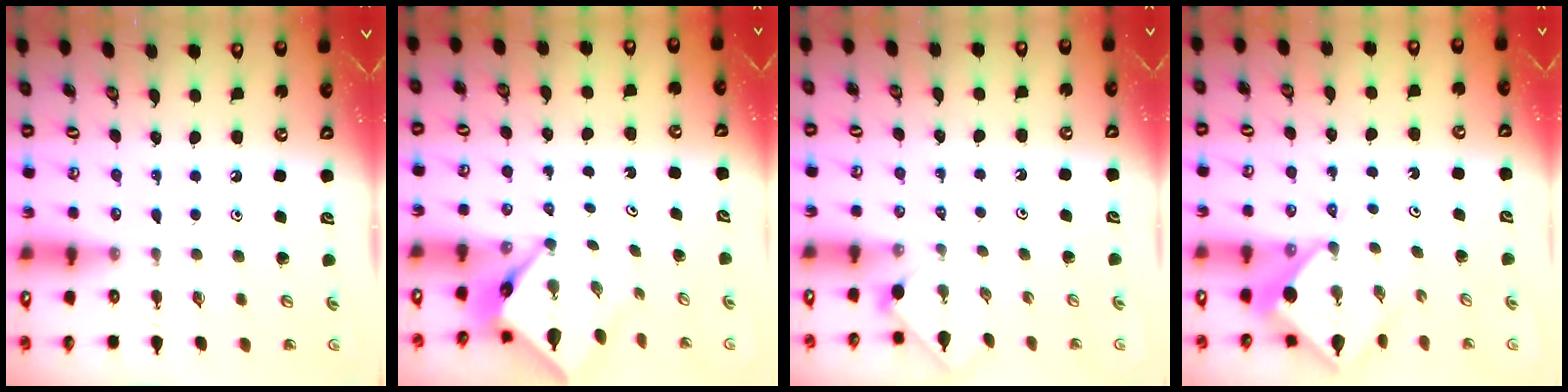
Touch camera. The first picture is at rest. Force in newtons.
{"total": 5.0, "press": 5.0, "slide": 0.2}
{"total": 1.7, "press": 1.7, "slide": 0.4}
{"total": 6.1, "press": 6.1, "slide": 0.5}